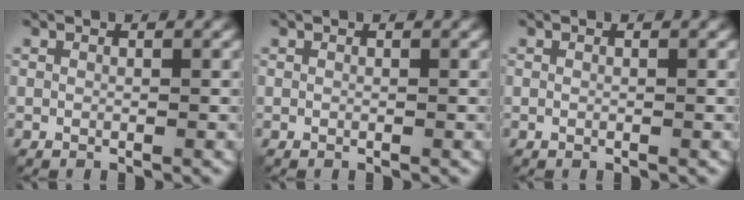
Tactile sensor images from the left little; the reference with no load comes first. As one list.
[{"total": 0.0}, {"total": 0.0}]